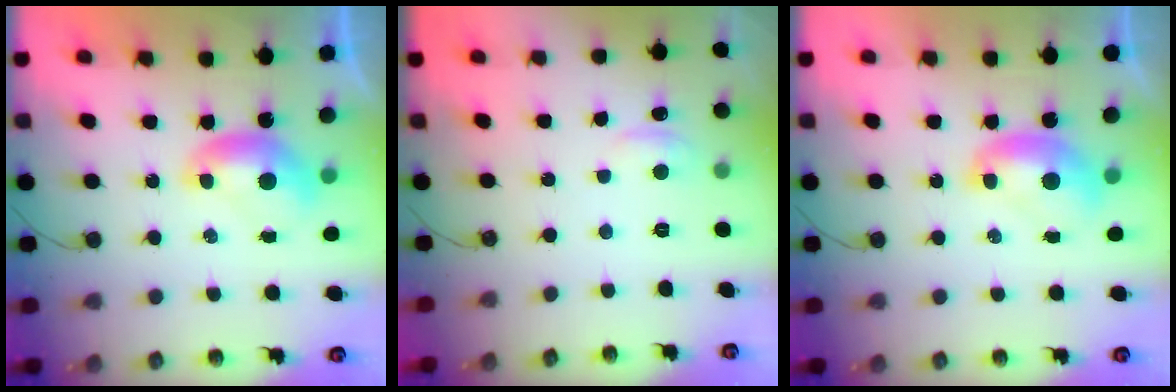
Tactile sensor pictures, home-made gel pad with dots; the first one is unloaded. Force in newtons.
{"total": 2.5, "press": 2.5, "slide": 0.4}
{"total": 1.7, "press": 1.7, "slide": 0.1}